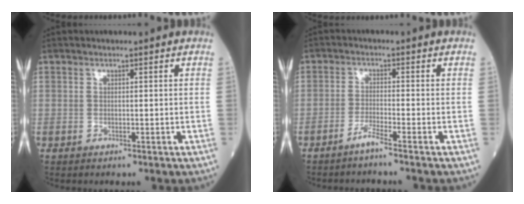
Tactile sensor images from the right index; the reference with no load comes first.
{"total": 2.5, "force": [-2.1, -0.7, 1.2], "torque": [-0.028, -0.003, -0.044]}